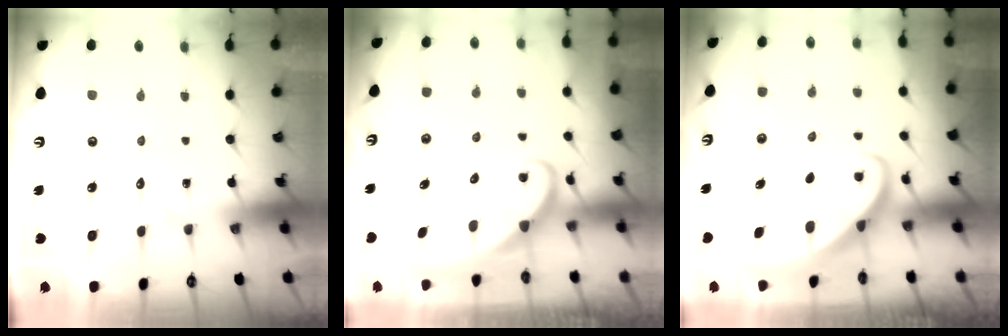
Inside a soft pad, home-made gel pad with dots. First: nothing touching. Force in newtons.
{"total": 2.4, "press": 2.4, "slide": 0.3}
{"total": 2.5, "press": 2.5, "slide": 0.2}